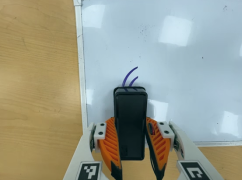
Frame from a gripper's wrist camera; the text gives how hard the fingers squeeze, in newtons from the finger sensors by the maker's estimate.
{"total": 8.8, "left": 6.5, "right": 11.1}